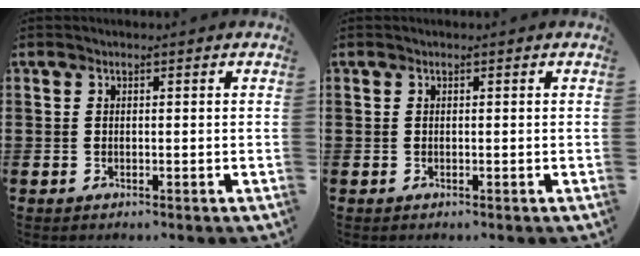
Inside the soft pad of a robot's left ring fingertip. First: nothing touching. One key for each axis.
{"total": 0.0}